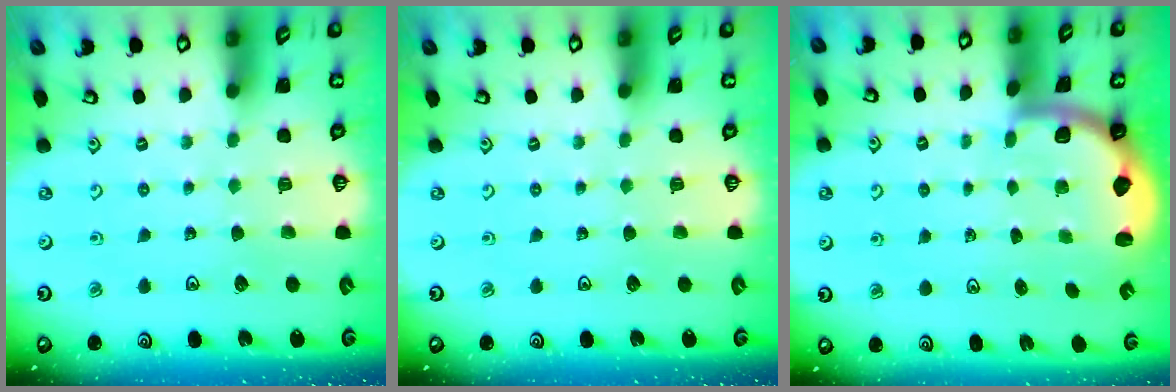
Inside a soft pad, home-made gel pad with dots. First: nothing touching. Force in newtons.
{"total": 0.0}
{"total": 1.9, "press": 1.8, "slide": 0.5}